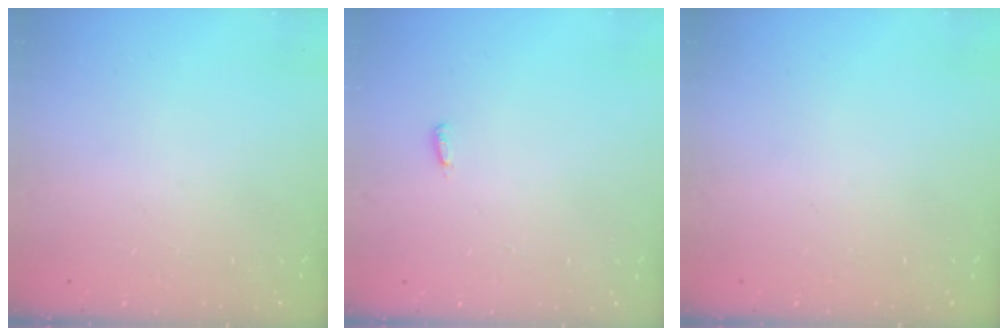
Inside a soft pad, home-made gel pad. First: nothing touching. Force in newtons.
{"total": 2.9, "press": 2.8, "slide": 0.9}
{"total": 0.0}